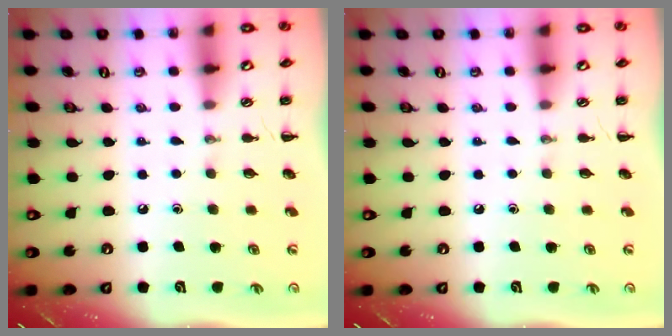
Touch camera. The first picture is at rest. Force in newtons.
{"total": 0.0}